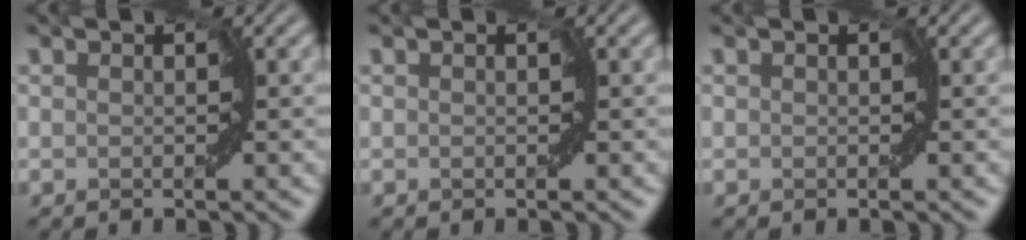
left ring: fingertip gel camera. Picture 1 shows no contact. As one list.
[{"total": 0.0}, {"total": 0.0}]